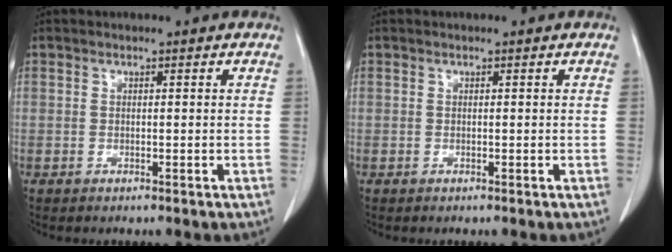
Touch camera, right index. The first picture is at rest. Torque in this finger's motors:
{"motor_torque": [0.00, 0.00, 0.00, 0.00]}